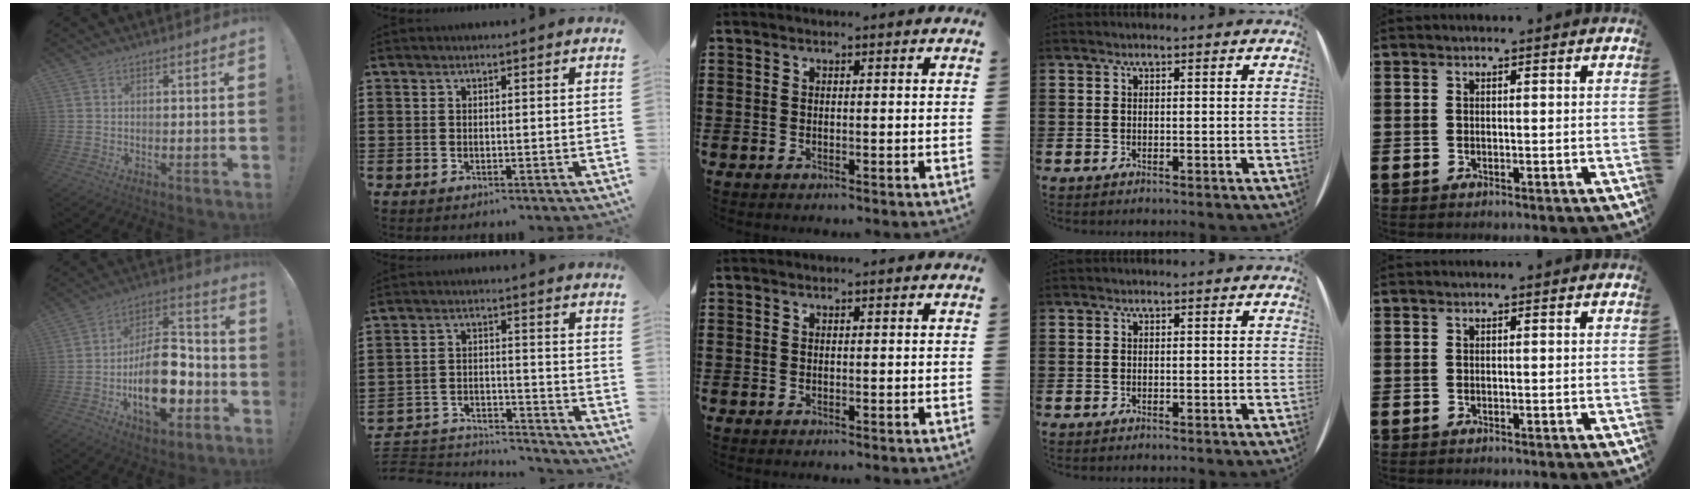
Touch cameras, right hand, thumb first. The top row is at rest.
{"thumb": {"total": 20.5, "force": [-6.5, 11.7, 15.5], "torque": [-0.253, 0.049, -0.095]}, "index": {"total": 4.2, "force": [-4.1, 0.6, 0.6], "torque": [-0.023, 0.003, -0.087]}}